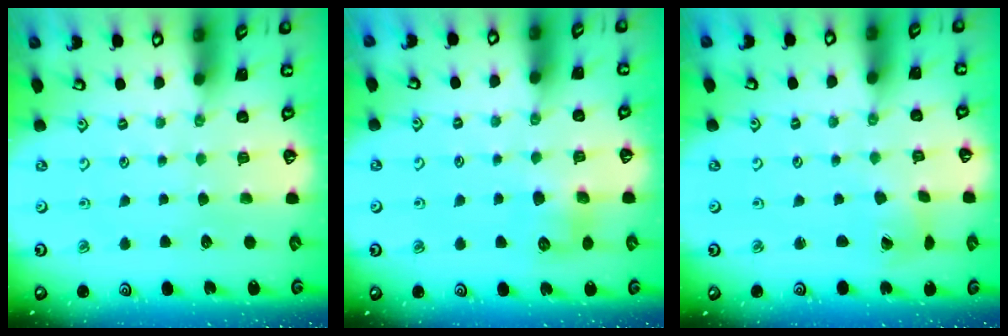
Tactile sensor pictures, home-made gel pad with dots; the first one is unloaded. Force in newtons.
{"total": 6.7, "press": 6.7, "slide": 0.4}
{"total": 1.5, "press": 1.5, "slide": 0.2}